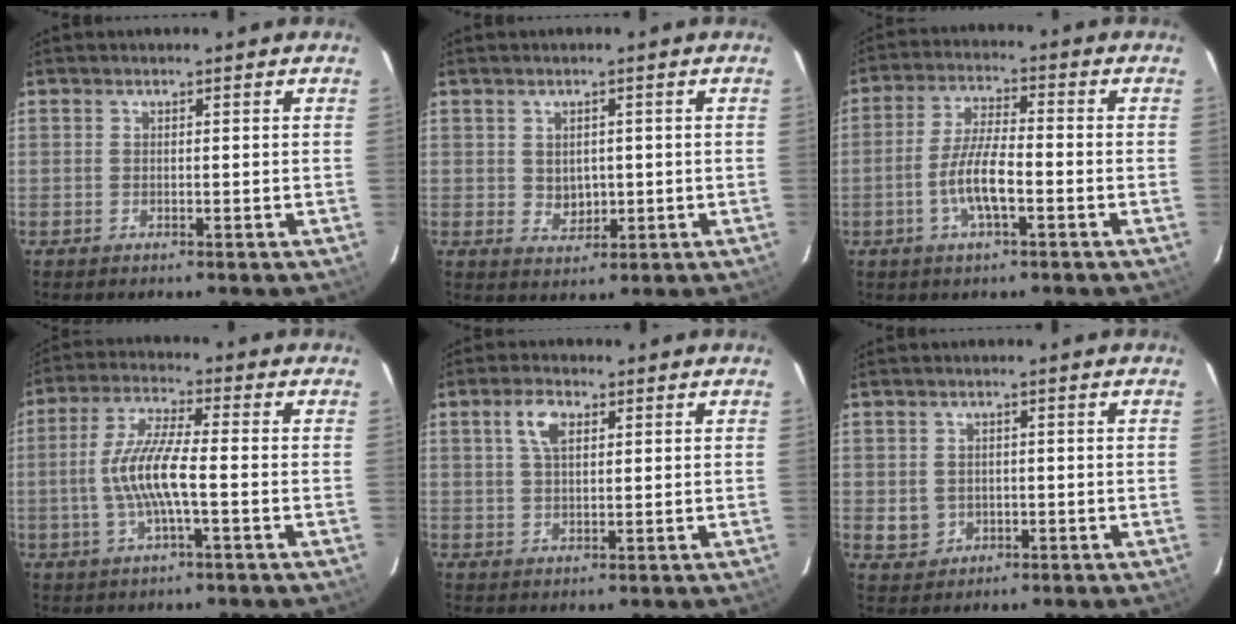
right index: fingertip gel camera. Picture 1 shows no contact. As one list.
[{"total": 3.3, "force": [0.3, 2.9, 1.5], "torque": [-0.025, 0.002, 0.012]}, {"total": 7.9, "force": [-2.9, 1.9, 7.1], "torque": [-0.144, 0.004, -0.054]}, {"total": 9.5, "force": [-1.8, 1.2, 9.2], "torque": [-0.192, 0.002, -0.035]}, {"total": 4.7, "force": [1.9, 2.3, 3.7], "torque": [-0.070, 0.011, 0.036]}, {"total": 3.9, "force": [-0.3, 3.7, 1.1], "torque": [-0.027, 0.005, 0.007]}]